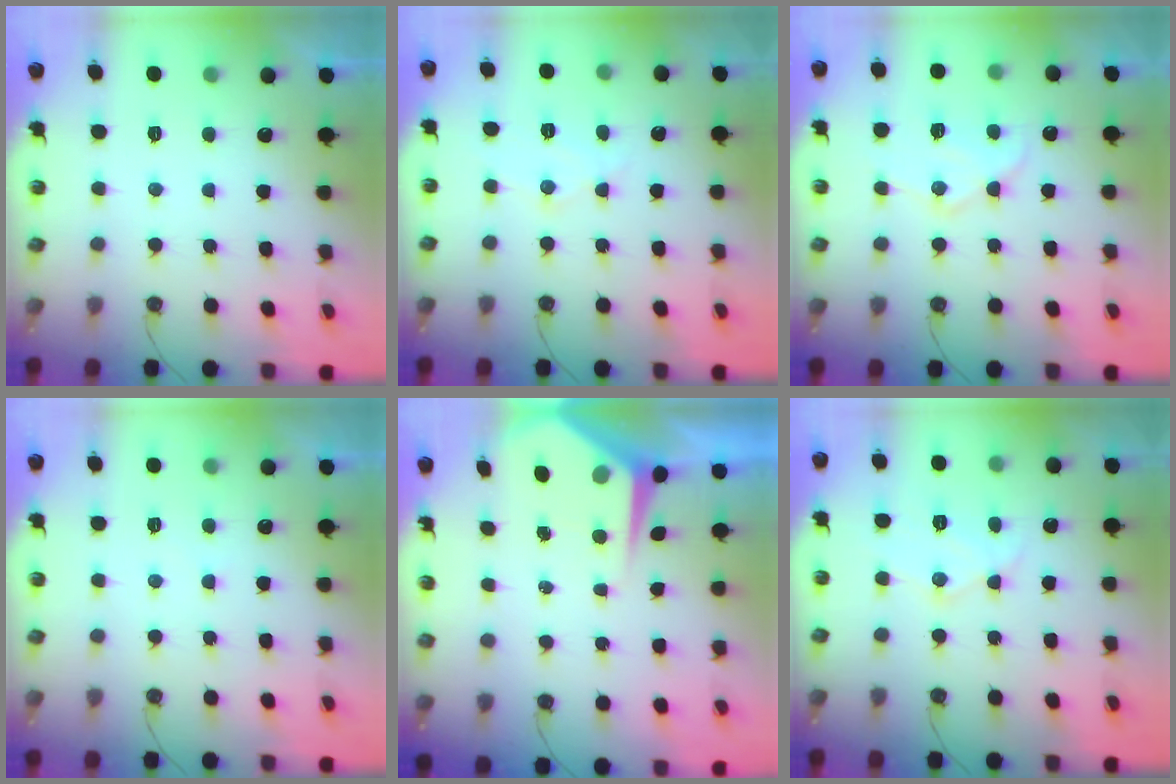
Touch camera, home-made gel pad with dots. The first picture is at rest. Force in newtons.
{"total": 7.8, "press": 7.8, "slide": 0.5}
{"total": 13.1, "press": 13.1, "slide": 1.2}
{"total": 5.4, "press": 5.4, "slide": 0.6}
{"total": 4.9, "press": 4.8, "slide": 0.5}
{"total": 10.2, "press": 10.2, "slide": 0.5}